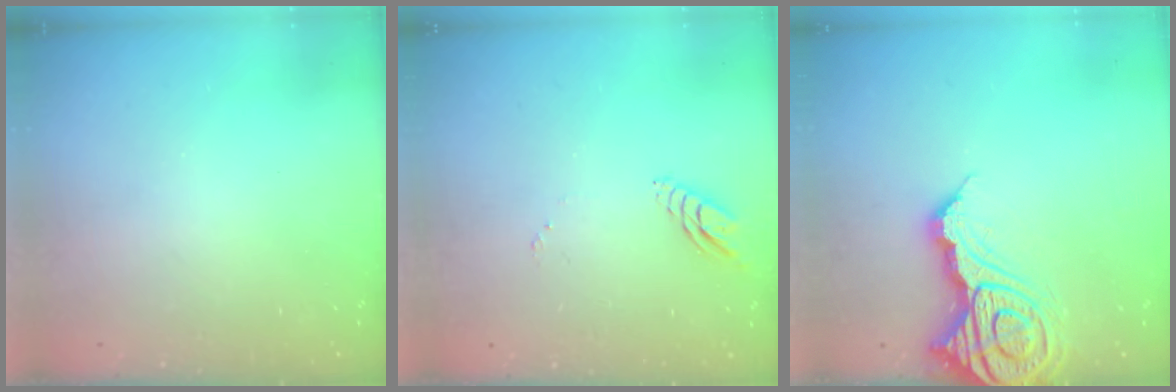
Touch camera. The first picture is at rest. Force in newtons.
{"total": 5.8, "press": 5.8, "slide": 0.4}
{"total": 17.8, "press": 17.7, "slide": 2.2}